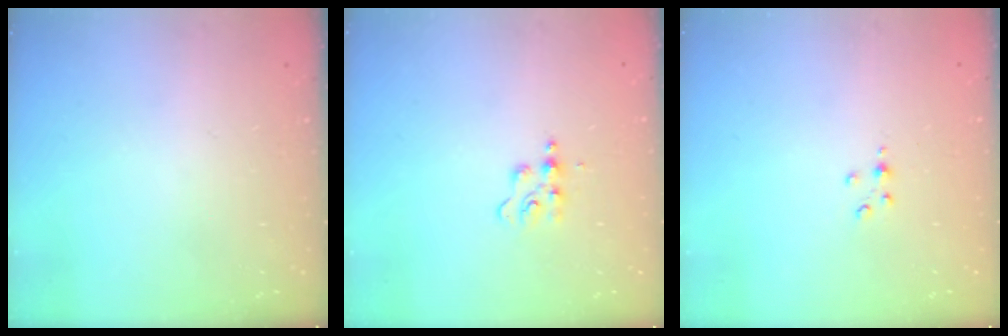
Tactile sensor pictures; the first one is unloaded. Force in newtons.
{"total": 4.7, "press": 4.6, "slide": 0.8}
{"total": 3.4, "press": 3.4, "slide": 0.5}